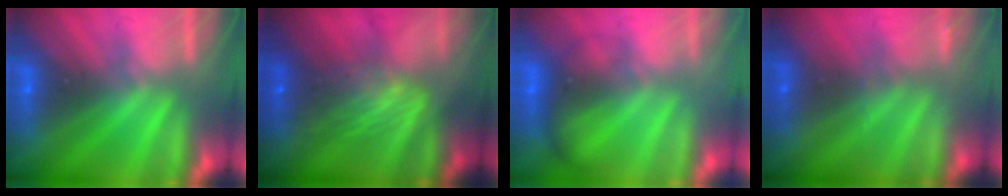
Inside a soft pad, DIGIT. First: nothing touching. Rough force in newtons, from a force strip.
{"total": 10.8}
{"total": 2.1}
{"total": 2.3}